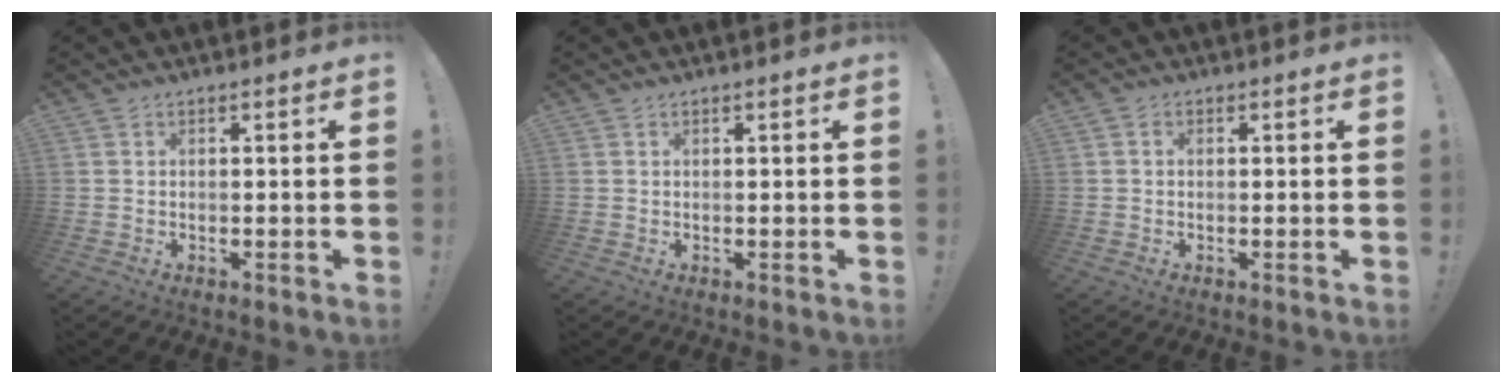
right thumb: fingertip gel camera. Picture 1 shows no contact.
{"total": 0.5, "force": [0.3, -0.2, 0.4], "torque": [-0.004, -0.001, 0.004]}
{"total": 0.8, "force": [0.0, 0.6, 0.4], "torque": [-0.013, 0.005, 0.000]}